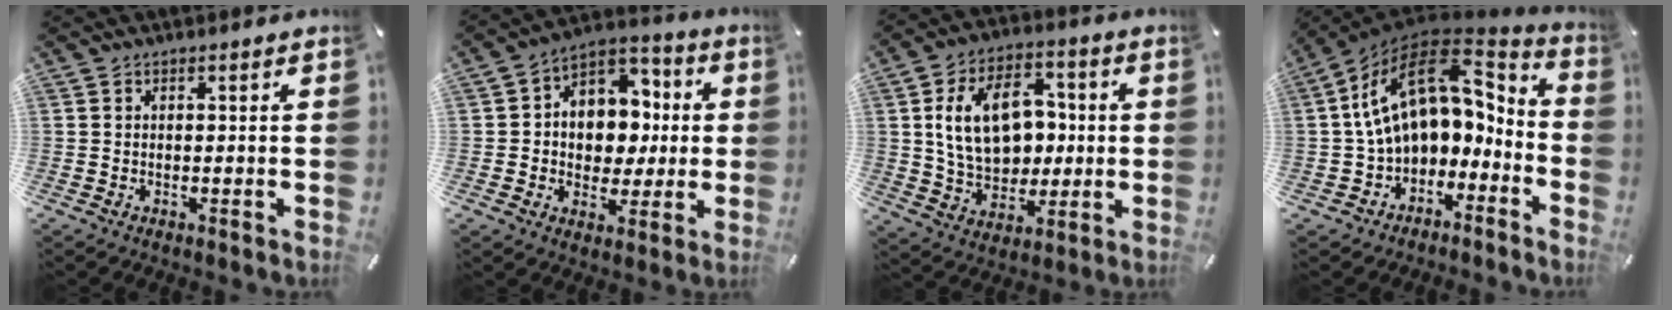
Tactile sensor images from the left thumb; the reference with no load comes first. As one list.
[{"total": 10.0, "force": [0.2, 9.4, 3.3], "torque": [-0.048, -0.005, 0.010]}, {"total": 16.8, "force": [1.6, 12.5, 11.1], "torque": [-0.199, 0.016, 0.033]}, {"total": 17.3, "force": [4.1, 11.6, 12.2], "torque": [-0.218, -0.025, 0.077]}]